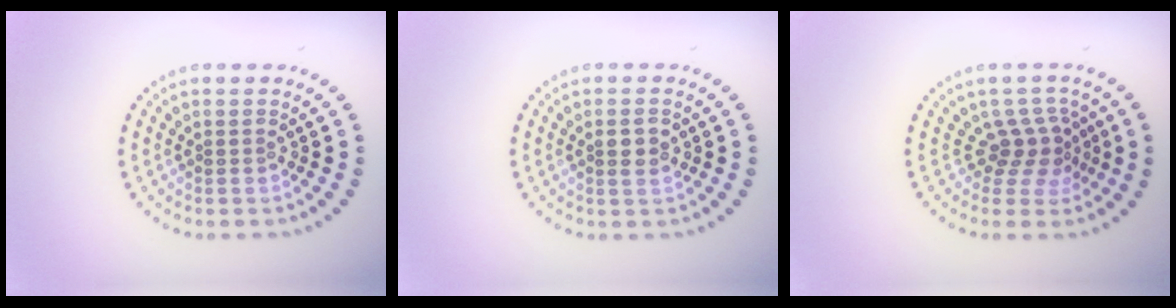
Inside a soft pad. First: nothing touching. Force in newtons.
{"total": 1.7, "press": 1.6, "slide": 0.2}
{"total": 2.7, "press": 1.9, "slide": 1.9}